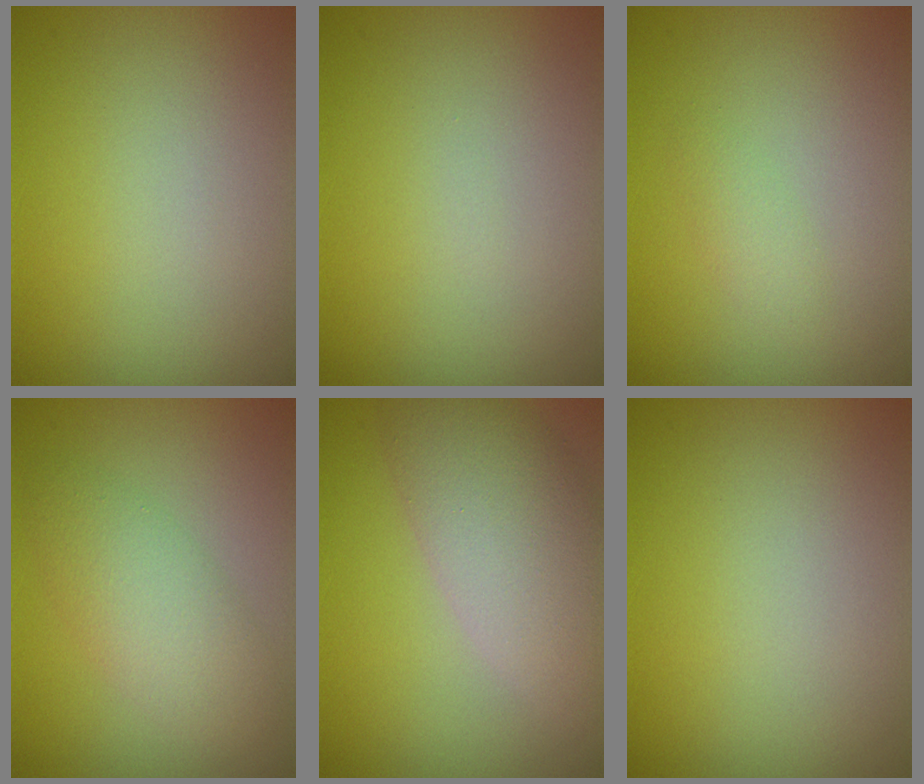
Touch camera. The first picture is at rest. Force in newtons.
{"total": 0.0}
{"total": 1.1, "press": 1.1, "slide": 0.0}
{"total": 3.8, "press": 3.8, "slide": 0.1}
{"total": 6.9, "press": 6.9, "slide": 0.5}
{"total": 0.0}